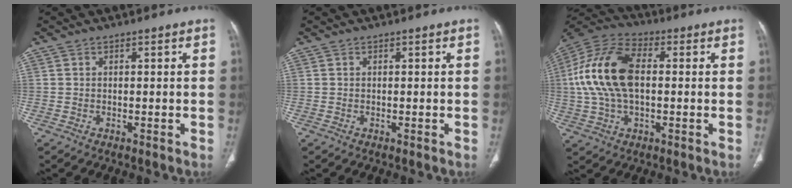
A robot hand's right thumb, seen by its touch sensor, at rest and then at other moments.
{"total": 0.0}
{"total": 17.0, "force": [1.1, 9.7, 13.9], "torque": [-0.283, 0.027, 0.013]}